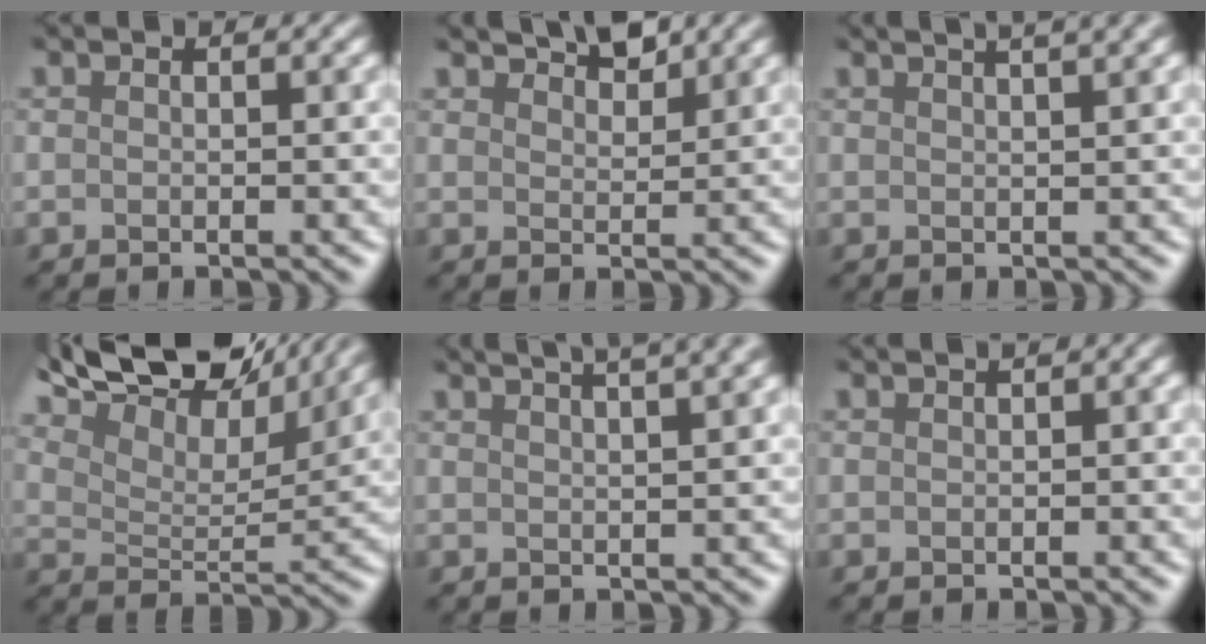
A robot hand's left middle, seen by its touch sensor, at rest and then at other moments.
{"total": 2.5, "force": [2.4, -0.7, -0.4], "torque": [-0.005, 0.001, 0.051]}
{"total": 4.0, "force": [2.8, 1.0, 2.7], "torque": [-0.026, 0.040, 0.022]}
{"total": 11.8, "force": [10.5, 2.5, 4.8], "torque": [-0.120, 0.014, 0.166]}
{"total": 5.5, "force": [3.9, 1.5, 3.6], "torque": [-0.036, 0.048, 0.039]}
{"total": 3.2, "force": [0.4, 1.3, 2.9], "torque": [-0.024, 0.022, 0.004]}